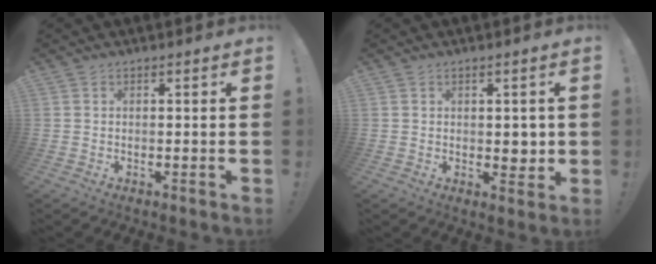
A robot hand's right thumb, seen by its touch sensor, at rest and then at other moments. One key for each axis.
{"total": 3.3, "fx": 0.3, "fy": 2.4, "fz": 2.2, "tx": -0.021, "ty": -0.001, "tz": 0.003}